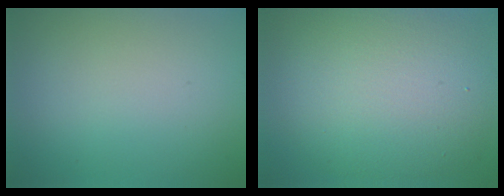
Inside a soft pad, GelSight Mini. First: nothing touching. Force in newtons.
{"total": 10.3, "press": 10.3, "slide": 0.4}